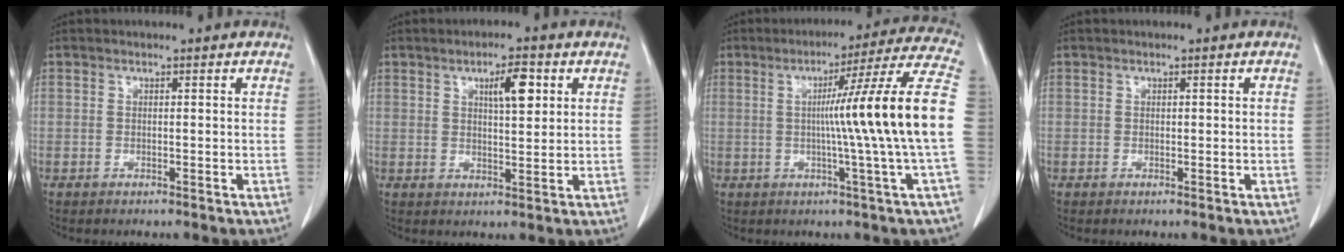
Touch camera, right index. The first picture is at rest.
{"total": 5.4, "force": [2.2, 1.4, 4.8], "torque": [-0.079, 0.004, 0.037]}
{"total": 17.1, "force": [-0.4, -3.1, 16.8], "torque": [-0.221, 0.003, -0.018]}
{"total": 0.5, "force": [0.1, 0.2, 0.5], "torque": [-0.005, 0.002, 0.003]}